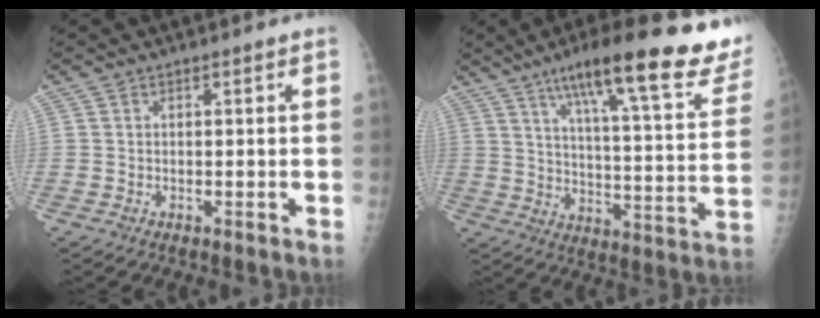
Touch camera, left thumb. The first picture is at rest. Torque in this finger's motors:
{"motor_torque": [0.40, -0.01, 0.89, -0.56, 0.09]}